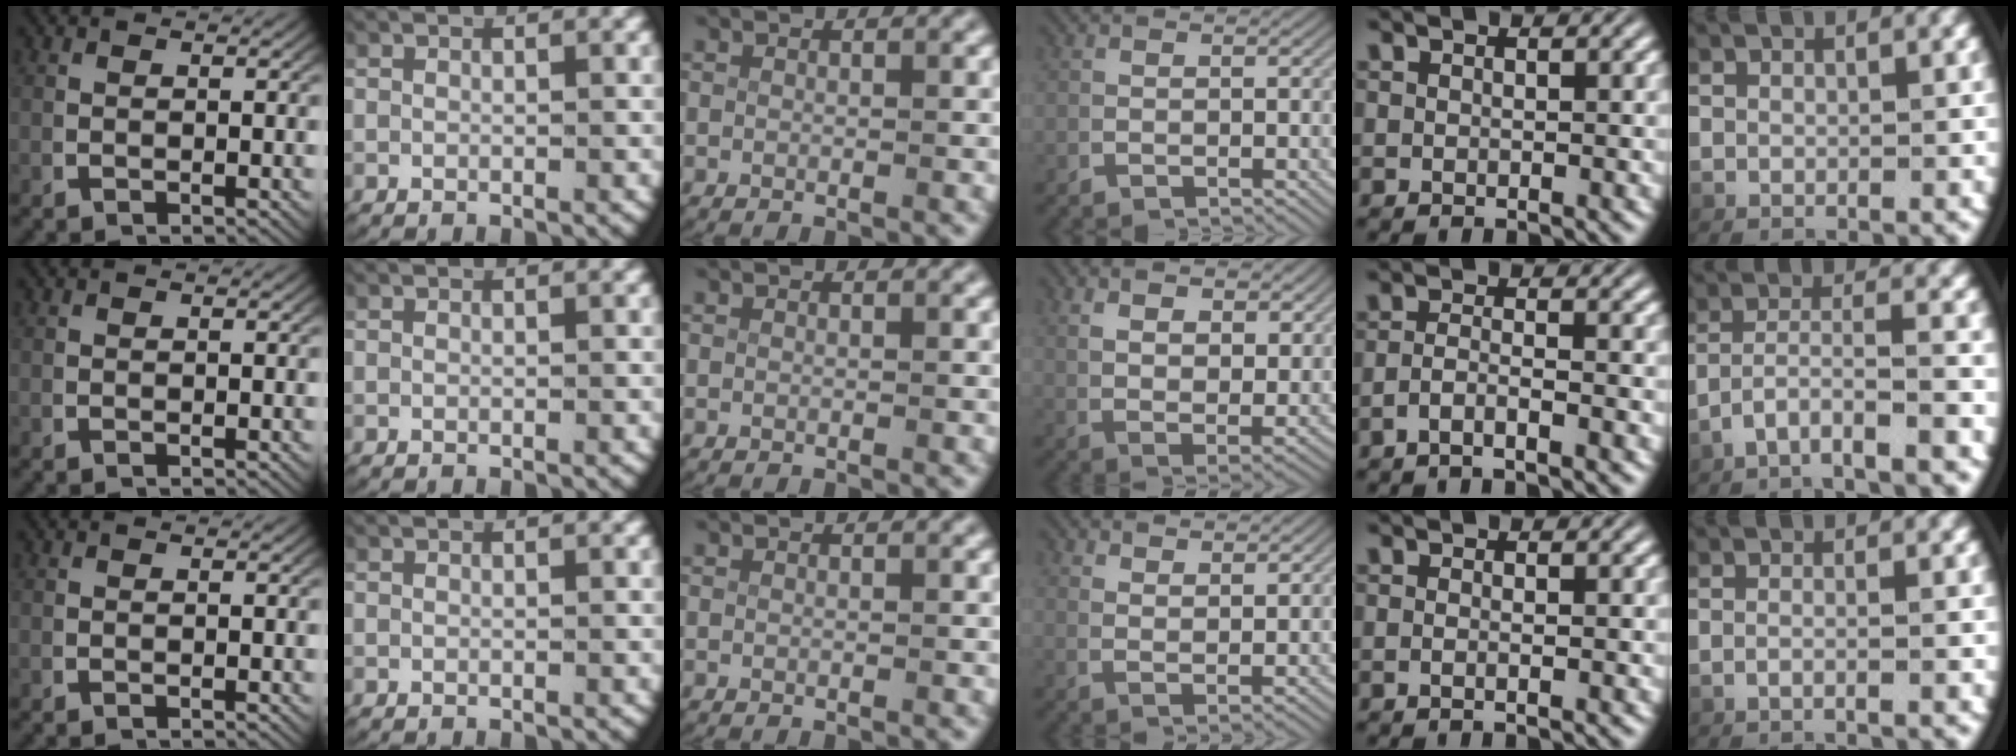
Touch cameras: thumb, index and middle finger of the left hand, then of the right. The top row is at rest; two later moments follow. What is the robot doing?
{"motion": "lift_and_place", "object": "towel"}